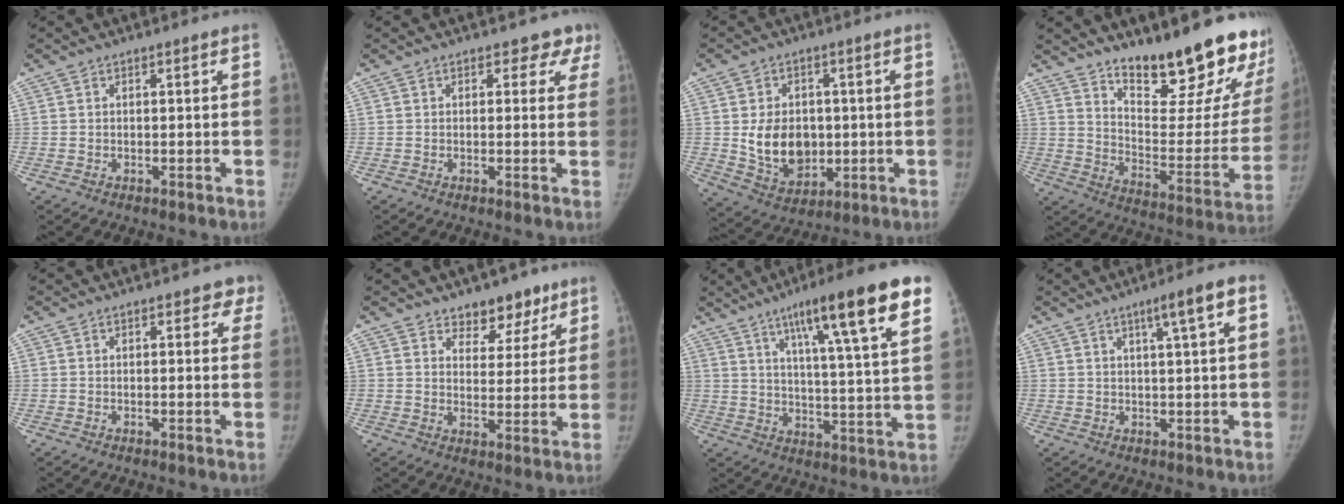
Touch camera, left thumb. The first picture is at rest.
{"total": 3.7, "force": [2.7, 2.5, 0.3], "torque": [0.036, -0.011, 0.009]}
{"total": 11.9, "force": [-0.1, 9.1, 7.7], "torque": [-0.088, -0.010, 0.016]}
{"total": 25.5, "force": [18.1, 7.4, 16.4], "torque": [-0.193, -0.120, 0.261]}
{"total": 2.8, "force": [1.8, 1.9, 0.9], "torque": [0.029, -0.005, 0.007]}
{"total": 7.6, "force": [5.5, 4.7, 2.5], "torque": [0.012, -0.030, 0.081]}
{"total": 21.2, "force": [11.9, 2.8, 17.3], "torque": [-0.238, -0.028, 0.176]}
{"total": 5.6, "force": [2.3, 0.2, 5.1], "torque": [-0.076, 0.004, 0.037]}